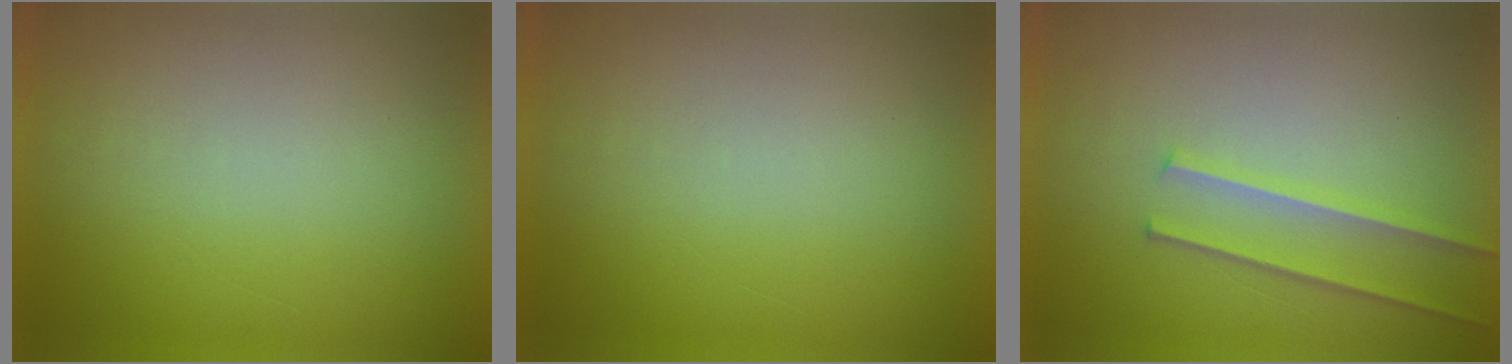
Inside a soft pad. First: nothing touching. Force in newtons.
{"total": 0.0}
{"total": 2.2}